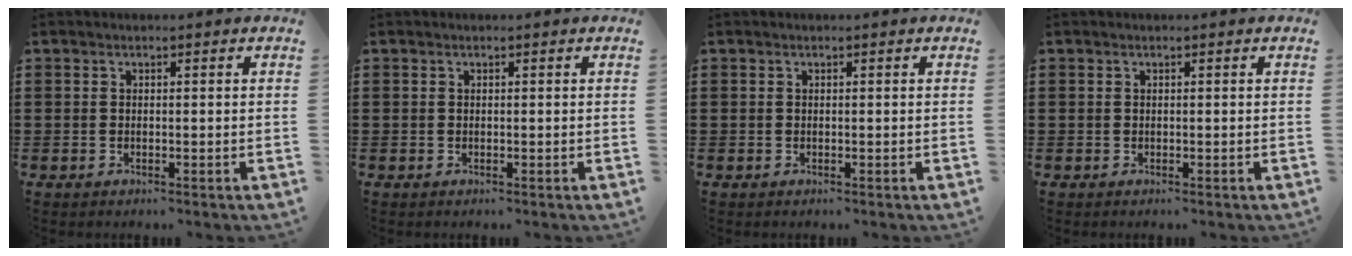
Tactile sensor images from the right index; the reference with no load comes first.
{"total": 0.0}
{"total": 0.0}
{"total": 0.0}